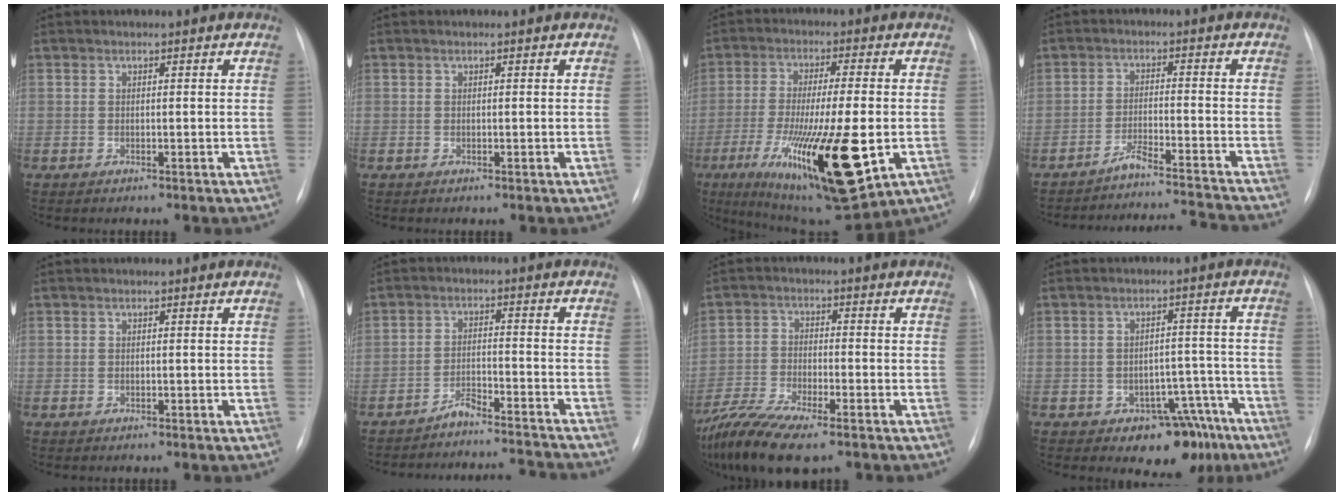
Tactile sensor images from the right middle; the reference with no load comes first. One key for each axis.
{"total": 0.0}
{"total": 21.4, "fx": -6.5, "fy": 4.1, "fz": 20.0, "tx": -0.347, "ty": -0.048, "tz": -0.090}
{"total": 10.3, "fx": -10.0, "fy": -2.4, "fz": 1.0, "tx": -0.011, "ty": 0.002, "tz": -0.153}
{"total": 0.0}
{"total": 9.5, "fx": -9.5, "fy": -0.7, "fz": 0.4, "tx": -0.004, "ty": 0.014, "tz": -0.140}
{"total": 13.6, "fx": -10.0, "fy": 3.3, "fz": 8.5, "tx": -0.178, "ty": -0.023, "tz": -0.175}
{"total": 8.5, "fx": -5.7, "fy": 4.9, "fz": 3.9, "tx": -0.021, "ty": 0.033, "tz": -0.072}